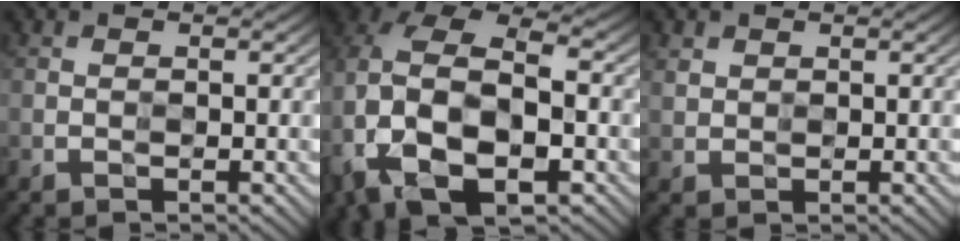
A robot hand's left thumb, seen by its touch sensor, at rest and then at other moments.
{"total": 15.4, "force": [-2.6, 10.4, 11.0], "torque": [-0.266, -0.027, -0.030]}
{"total": 1.7, "force": [0.9, 1.3, 0.5], "torque": [-0.015, -0.002, 0.022]}